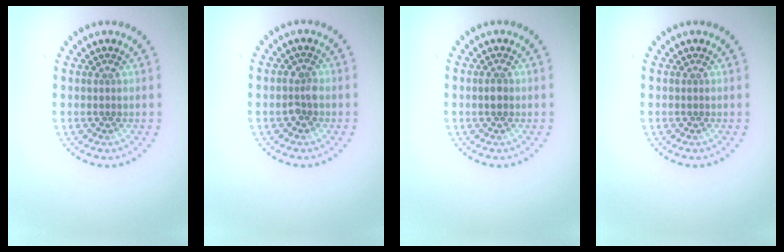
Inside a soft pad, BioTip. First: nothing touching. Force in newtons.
{"total": 1.4, "press": 1.3, "slide": 0.4}
{"total": 1.2, "press": 1.2, "slide": 0.1}
{"total": 0.0}